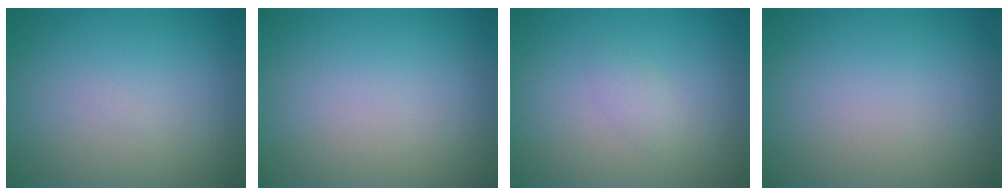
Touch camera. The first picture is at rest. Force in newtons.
{"total": 0.0}
{"total": 1.0, "press": 1.0, "slide": 0.0}
{"total": 0.0}